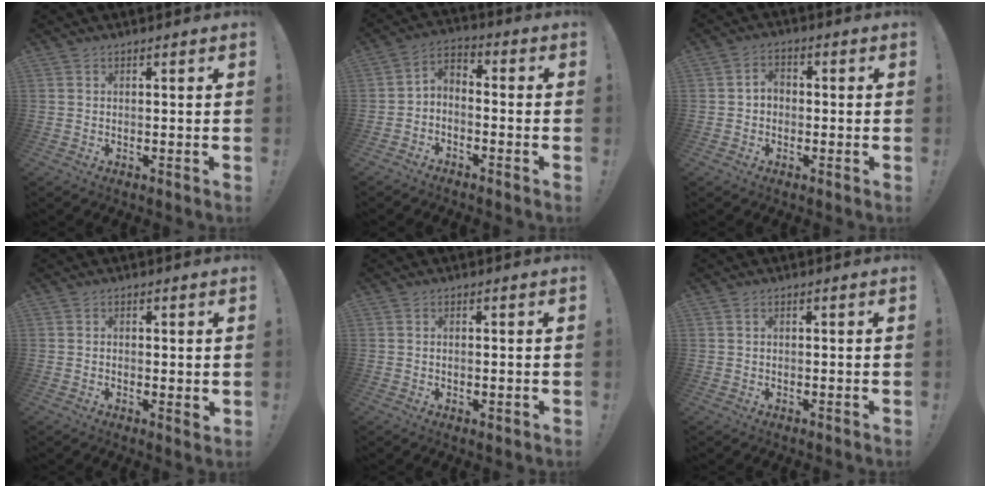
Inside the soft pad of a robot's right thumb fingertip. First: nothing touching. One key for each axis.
{"total": 4.3, "fx": -3.5, "fy": 2.0, "fz": 1.5, "tx": -0.037, "ty": 0.007, "tz": -0.067}
{"total": 3.5, "fx": -0.4, "fy": 2.6, "fz": 2.3, "tx": -0.034, "ty": 0.006, "tz": -0.010}
{"total": 1.5, "fx": 0.9, "fy": 0.8, "fz": 0.9, "tx": -0.004, "ty": -0.007, "tz": 0.013}
{"total": 0.8, "fx": 0.2, "fy": 0.4, "fz": 0.7, "tx": -0.007, "ty": 0.000, "tz": 0.002}
{"total": 0.8, "fx": 0.4, "fy": 0.5, "fz": 0.5, "tx": -0.013, "ty": 0.005, "tz": 0.008}